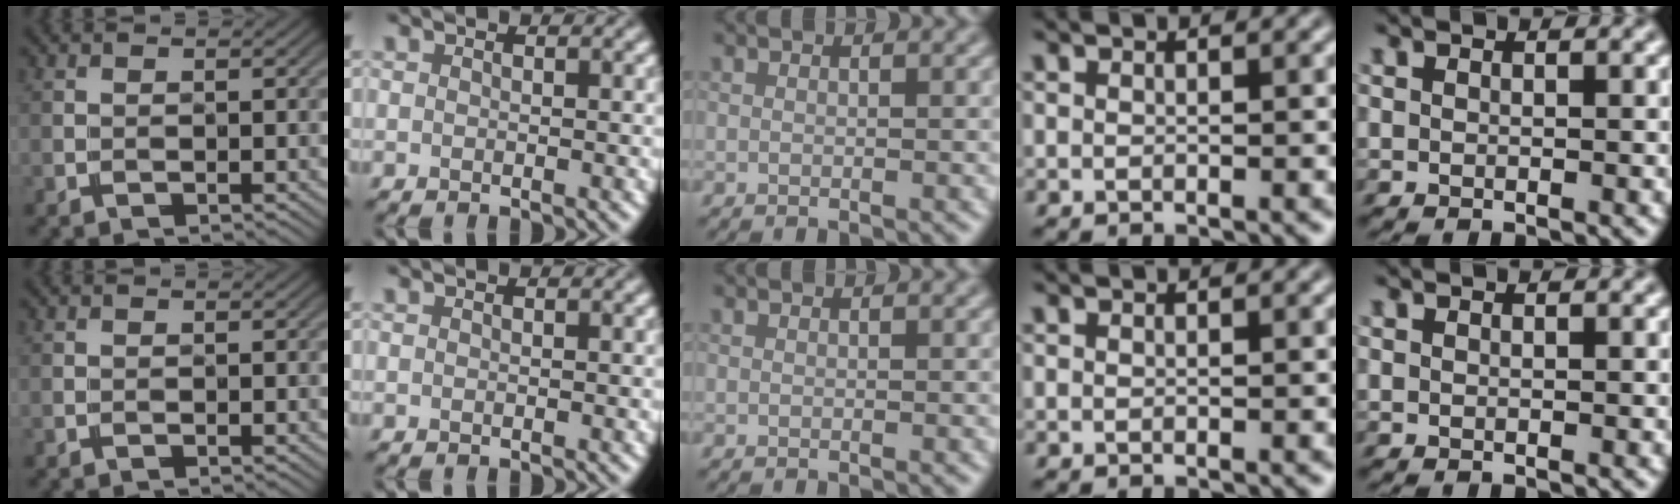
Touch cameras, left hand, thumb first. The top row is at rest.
{}